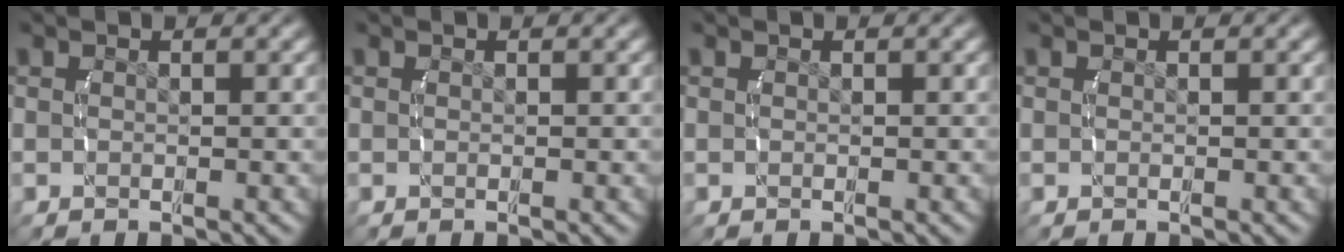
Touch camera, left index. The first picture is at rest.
{"total": 0.0}
{"total": 0.0}
{"total": 0.0}